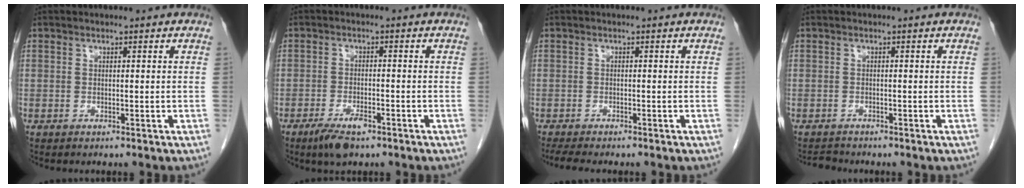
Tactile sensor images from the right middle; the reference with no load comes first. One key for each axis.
{"total": 4.7, "fx": -3.0, "fy": 1.5, "fz": 3.2, "tx": -0.065, "ty": -0.005, "tz": -0.049}
{"total": 4.7, "fx": -4.0, "fy": 0.7, "fz": 2.4, "tx": -0.036, "ty": -0.010, "tz": -0.059}
{"total": 1.3, "fx": -1.3, "fy": 0.2, "fz": -0.1, "tx": -0.006, "ty": -0.008, "tz": -0.019}